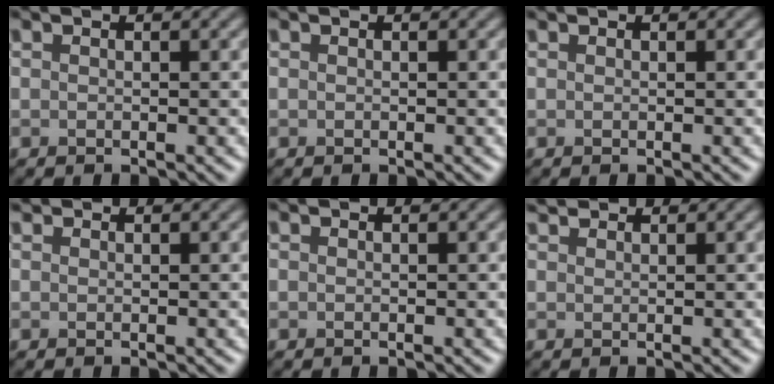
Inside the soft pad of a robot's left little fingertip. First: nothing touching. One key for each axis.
{"total": 0.0}
{"total": 0.0}
{"total": 0.5, "fx": 0.5, "fy": 0.1, "fz": 0.0, "tx": 0.000, "ty": 0.001, "tz": 0.009}
{"total": 0.0}
{"total": 1.1, "fx": 1.1, "fy": 0.2, "fz": 0.2, "tx": -0.005, "ty": 0.003, "tz": 0.022}